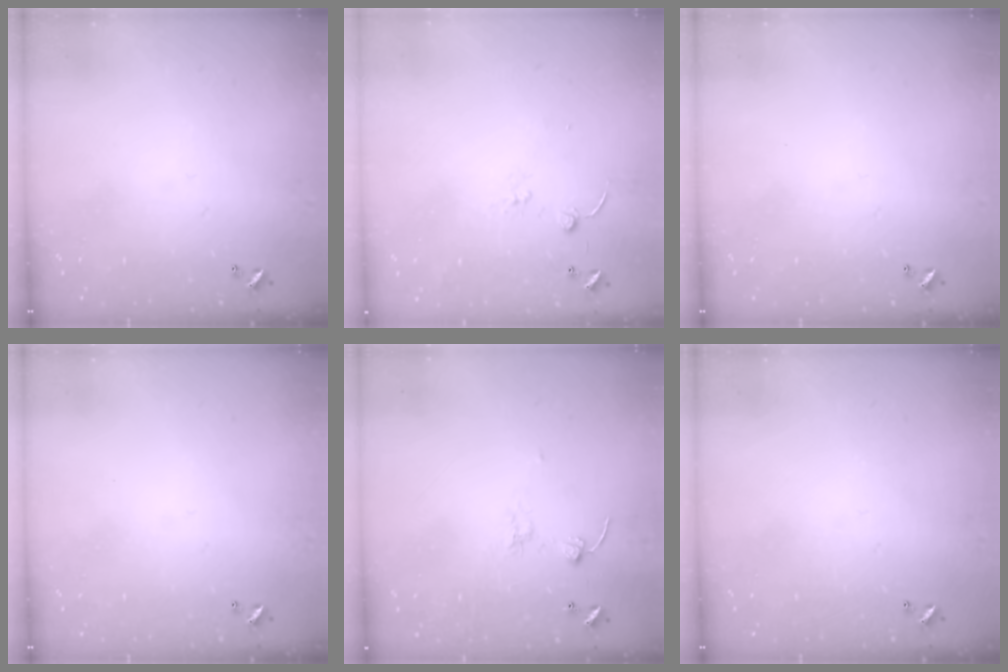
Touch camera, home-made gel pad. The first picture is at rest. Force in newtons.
{"total": 7.1, "press": 7.1, "slide": 0.6}
{"total": 0.0}
{"total": 0.0}
{"total": 1.7, "press": 1.5, "slide": 0.7}
{"total": 0.0}